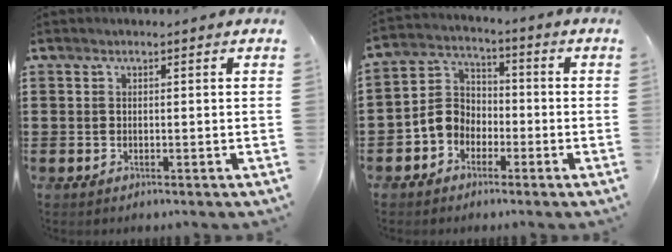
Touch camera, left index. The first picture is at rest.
{"total": 5.7, "force": [-2.3, 5.0, 1.7], "torque": [-0.060, 0.008, -0.052]}